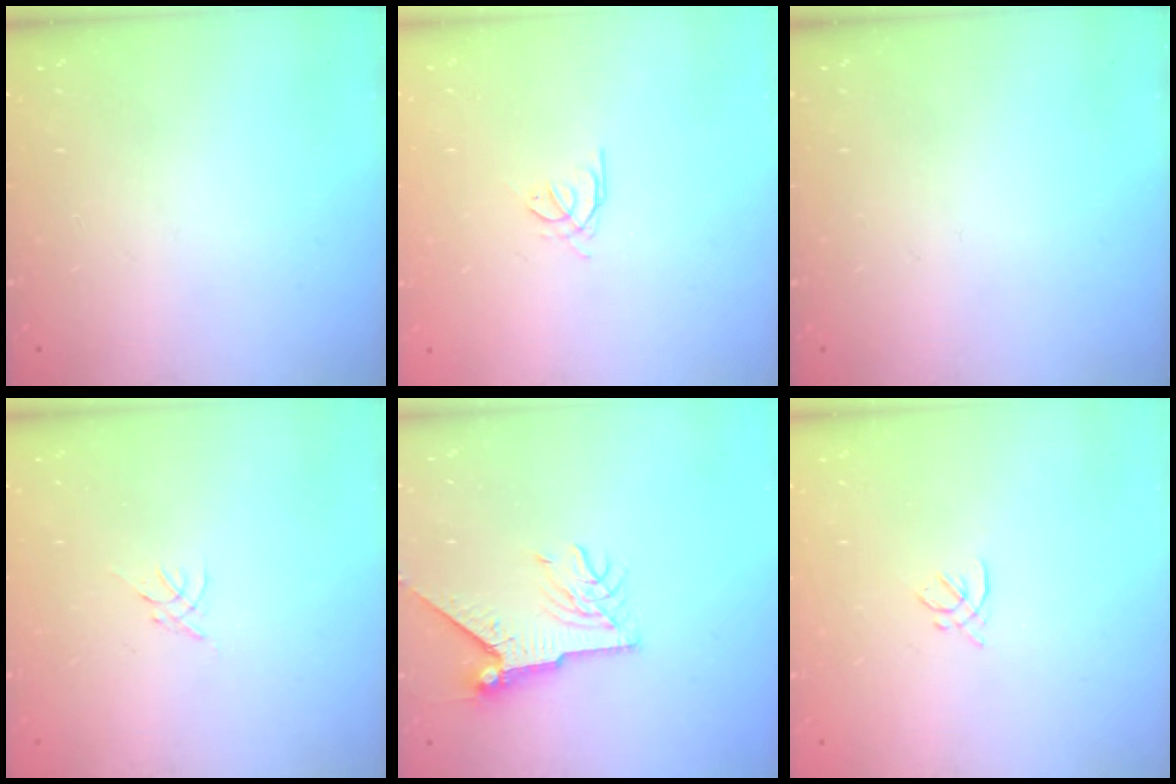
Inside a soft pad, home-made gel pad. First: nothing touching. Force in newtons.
{"total": 1.4, "press": 1.3, "slide": 0.3}
{"total": 0.0}
{"total": 0.0}
{"total": 9.7, "press": 9.7, "slide": 0.3}
{"total": 2.1, "press": 2.0, "slide": 0.7}